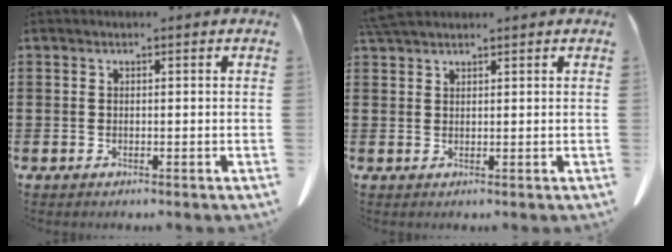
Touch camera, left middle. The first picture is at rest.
{"total": 2.8, "force": [2.6, 0.4, 1.1], "torque": [-0.030, 0.000, 0.052]}